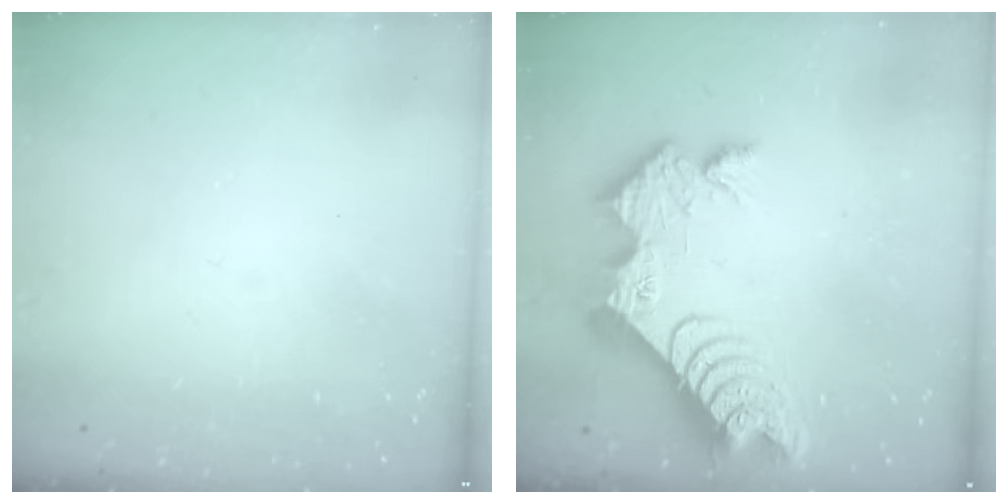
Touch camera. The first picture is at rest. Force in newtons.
{"total": 17.2, "press": 17.2, "slide": 1.2}